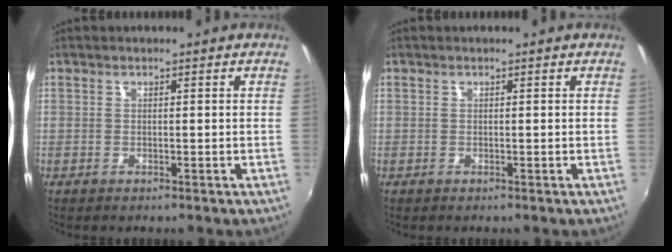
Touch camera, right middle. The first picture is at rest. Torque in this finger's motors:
{"motor_torque": [0.00, 0.00, 0.00, 0.00]}